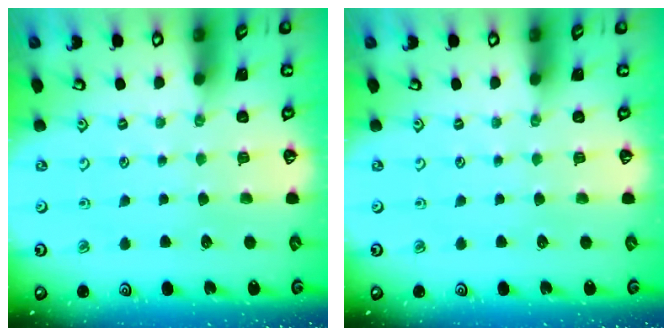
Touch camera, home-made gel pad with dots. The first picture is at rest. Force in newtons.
{"total": 0.0}